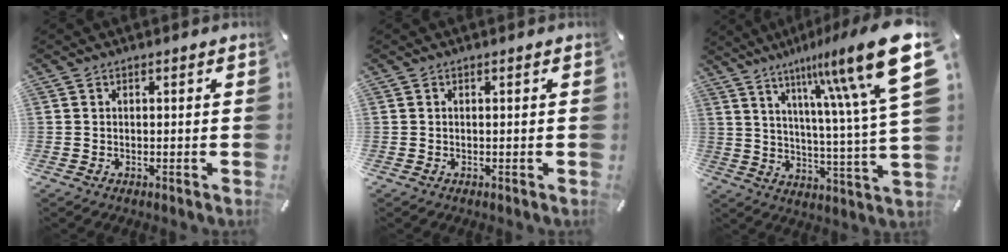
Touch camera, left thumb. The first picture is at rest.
{"total": 0.0}
{"total": 22.5, "force": [11.7, 3.5, 18.9], "torque": [-0.287, -0.073, 0.173]}